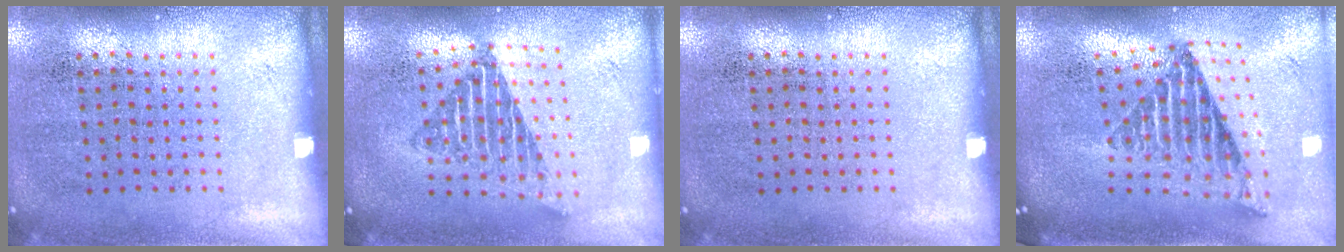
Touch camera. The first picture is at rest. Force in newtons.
{"total": 1.7, "press": 1.4, "slide": 1.0}
{"total": 0.0}
{"total": 2.7, "press": 1.7, "slide": 2.1}